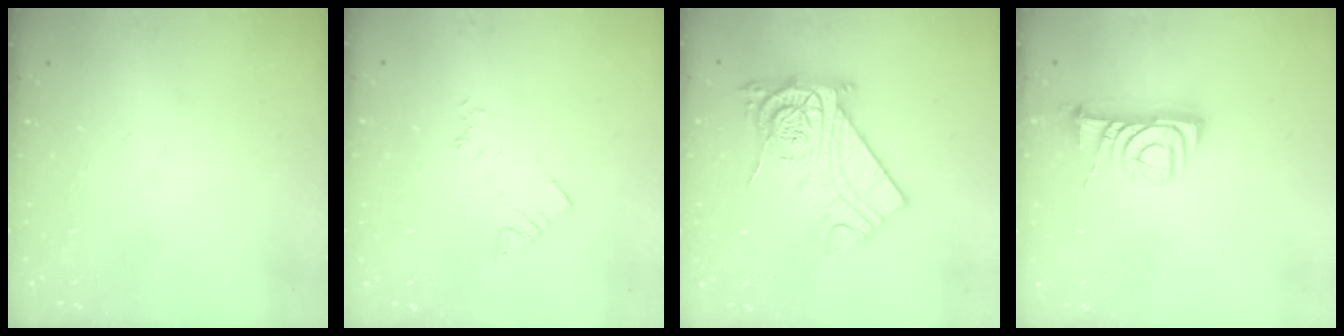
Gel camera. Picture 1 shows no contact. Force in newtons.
{"total": 2.3, "press": 2.3, "slide": 0.3}
{"total": 16.3, "press": 16.3, "slide": 1.3}
{"total": 8.2, "press": 8.2, "slide": 0.6}